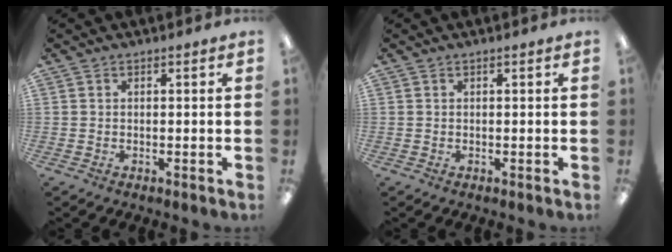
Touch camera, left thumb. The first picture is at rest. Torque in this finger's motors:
{"motor_torque": [0.00, 0.00, -0.11, -0.11, 0.00]}